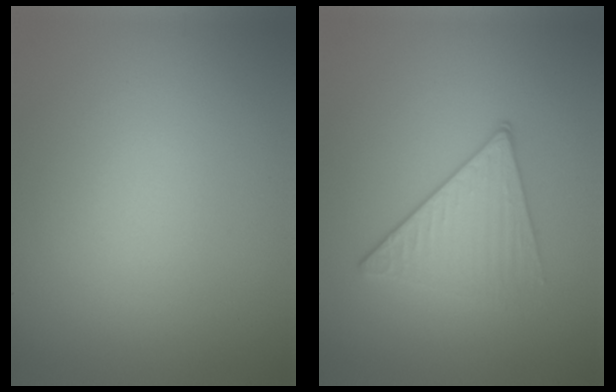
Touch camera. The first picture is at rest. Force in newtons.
{"total": 3.4, "press": 2.9, "slide": 1.8}